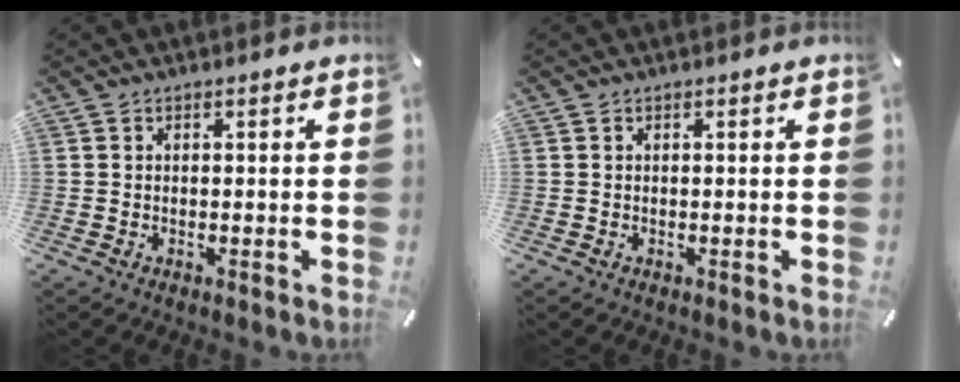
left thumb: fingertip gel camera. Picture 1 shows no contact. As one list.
[{"total": 0.0}]